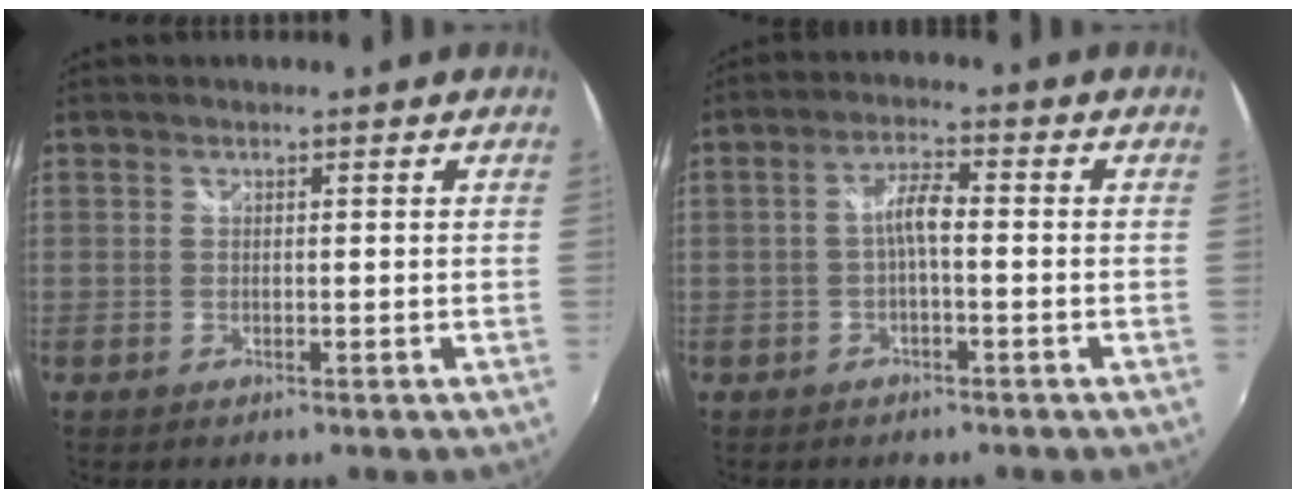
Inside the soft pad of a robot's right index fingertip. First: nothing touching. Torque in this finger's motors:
{"motor_torque": [0.79, -0.22, 0.39, 0.10]}